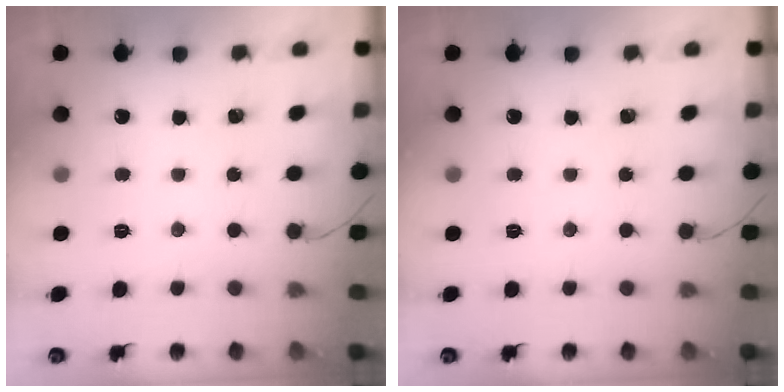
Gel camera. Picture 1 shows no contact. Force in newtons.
{"total": 0.0}